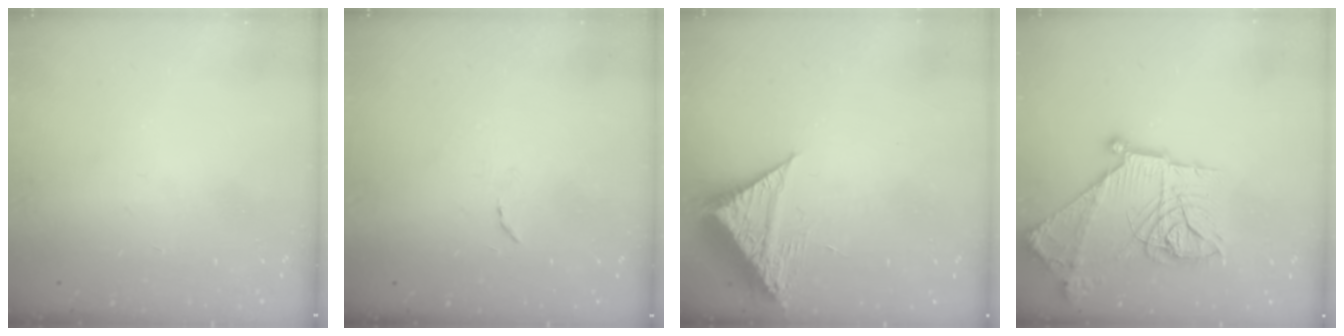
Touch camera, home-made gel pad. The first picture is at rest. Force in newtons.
{"total": 5.9, "press": 5.9, "slide": 0.4}
{"total": 8.8, "press": 8.8, "slide": 1.0}
{"total": 22.2, "press": 22.1, "slide": 2.3}